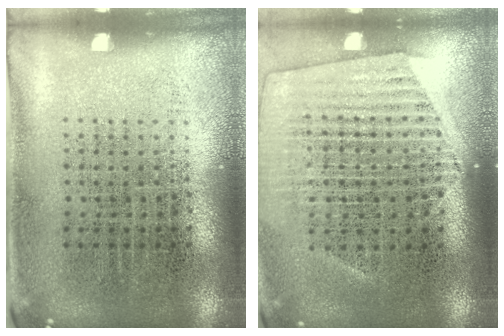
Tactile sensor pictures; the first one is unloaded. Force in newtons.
{"total": 1.4, "press": 1.3, "slide": 0.5}